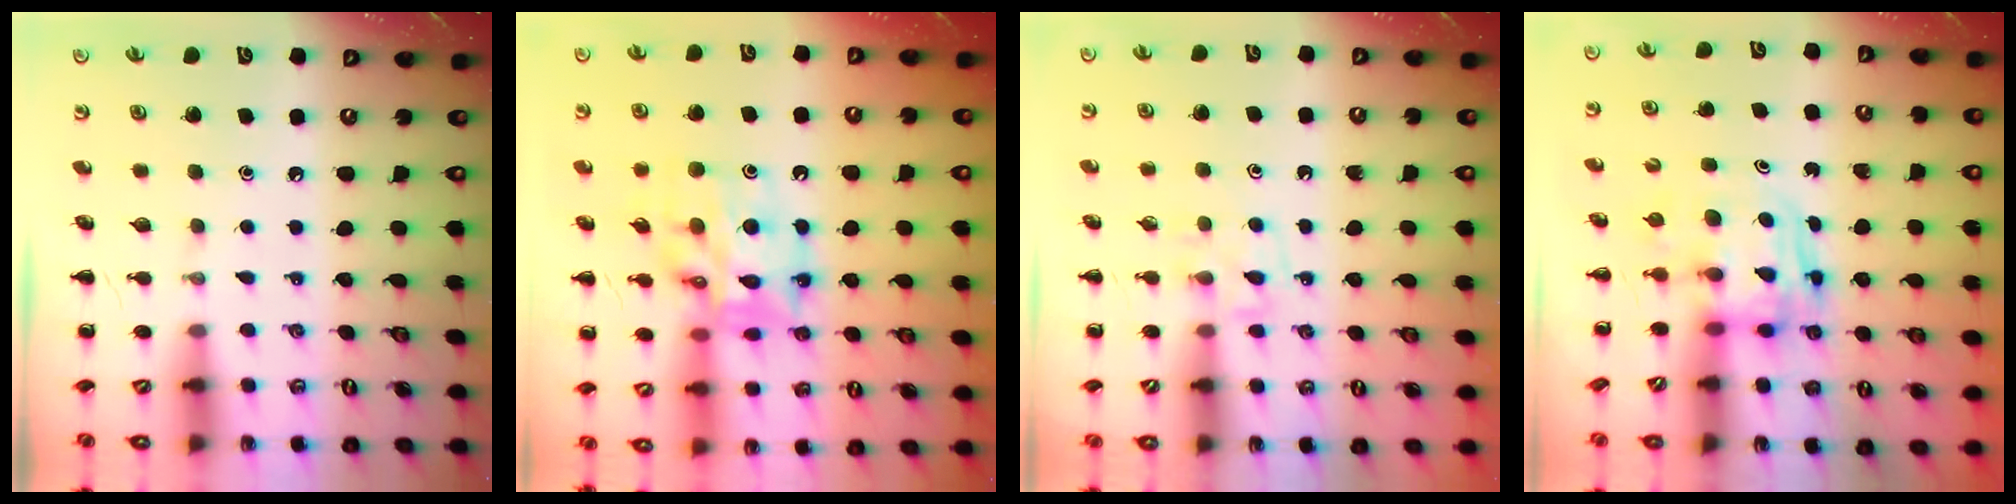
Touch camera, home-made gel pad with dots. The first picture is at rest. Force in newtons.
{"total": 15.4, "press": 14.9, "slide": 3.7}
{"total": 5.9, "press": 5.7, "slide": 1.3}
{"total": 2.7, "press": 2.7, "slide": 0.2}